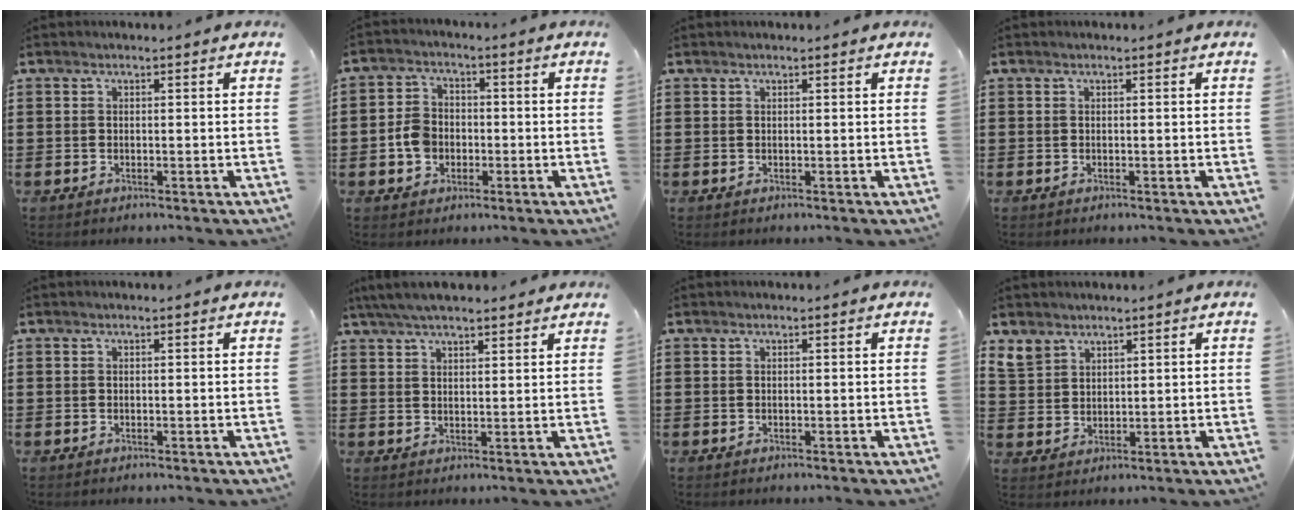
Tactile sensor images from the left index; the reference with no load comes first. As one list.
[{"total": 4.9, "force": [-1.2, 3.9, 2.7], "torque": [-0.068, 0.006, -0.027]}, {"total": 0.0}, {"total": 0.0}, {"total": 0.0}, {"total": 5.0, "force": [4.4, 0.8, 2.1], "torque": [-0.051, -0.002, 0.083]}, {"total": 0.0}, {"total": 3.7, "force": [2.8, 2.3, 0.6], "torque": [-0.026, 0.007, 0.055]}]